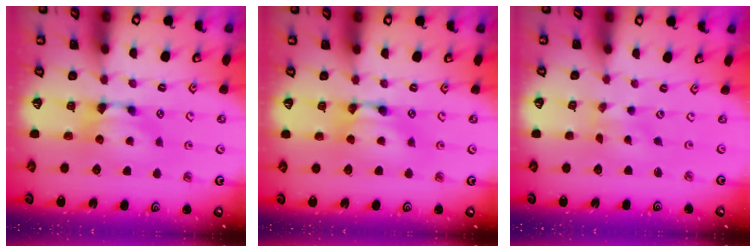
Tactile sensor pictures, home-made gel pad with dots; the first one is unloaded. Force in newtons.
{"total": 1.9, "press": 1.9, "slide": 0.2}
{"total": 4.4, "press": 4.3, "slide": 0.9}